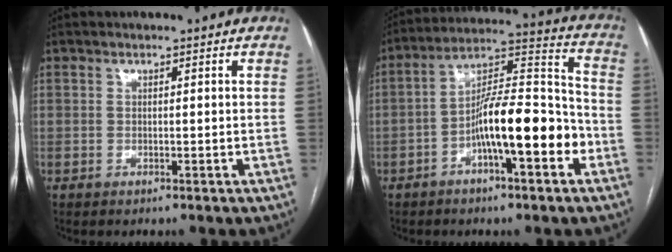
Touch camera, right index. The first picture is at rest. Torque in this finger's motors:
{"motor_torque": [1.44, -0.70, 1.05, 0.21]}